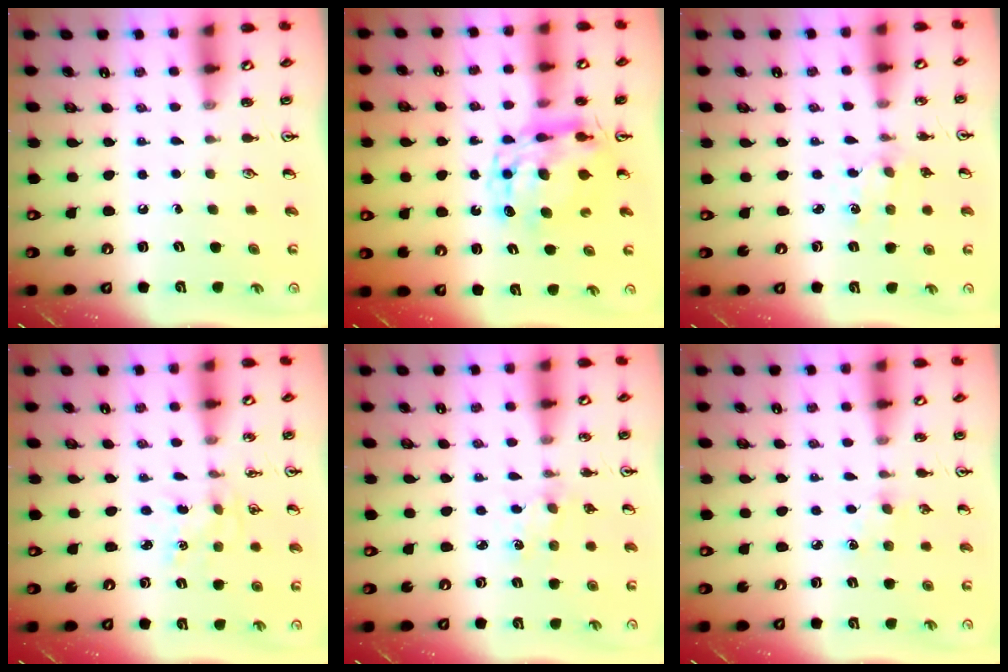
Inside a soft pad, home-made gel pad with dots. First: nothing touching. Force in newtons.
{"total": 11.2, "press": 11.1, "slide": 1.2}
{"total": 1.8, "press": 1.8, "slide": 0.3}
{"total": 1.0, "press": 1.0, "slide": 0.1}
{"total": 2.2, "press": 2.2, "slide": 0.2}
{"total": 4.7, "press": 4.7, "slide": 0.6}